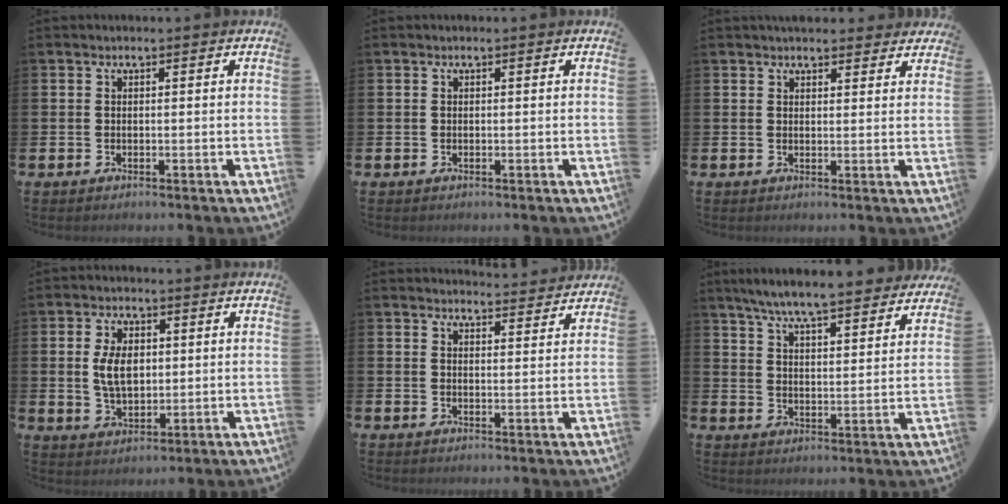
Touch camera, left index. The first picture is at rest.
{"total": 0.0}
{"total": 3.4, "force": [3.2, 1.1, 0.2], "torque": [0.005, -0.014, 0.057]}
{"total": 5.6, "force": [1.0, 3.4, 4.3], "torque": [-0.082, 0.010, 0.015]}
{"total": 3.7, "force": [3.7, 0.3, -0.1], "torque": [0.009, -0.029, 0.064]}
{"total": 7.6, "force": [7.2, 0.4, 2.4], "torque": [-0.063, -0.042, 0.126]}